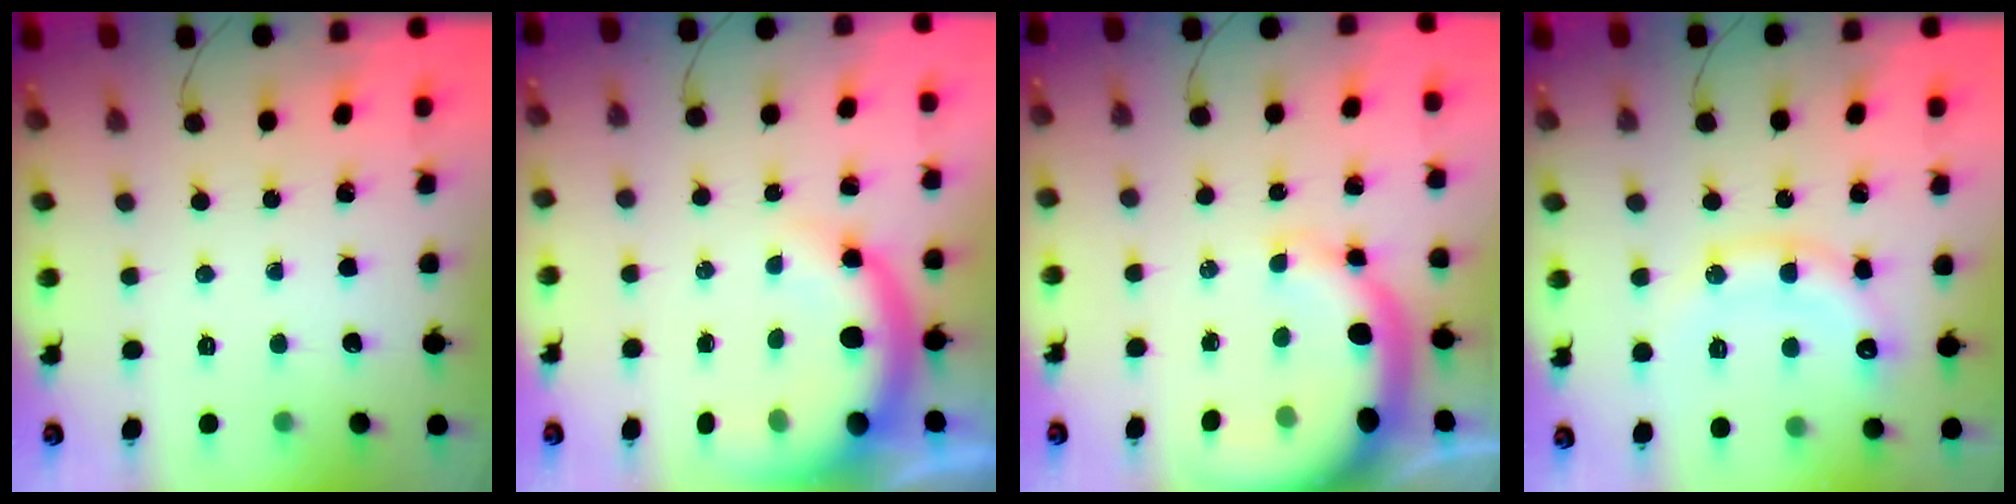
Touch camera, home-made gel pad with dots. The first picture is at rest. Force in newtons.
{"total": 11.0, "press": 10.8, "slide": 2.1}
{"total": 10.5, "press": 10.2, "slide": 2.6}
{"total": 13.3, "press": 13.3, "slide": 0.9}